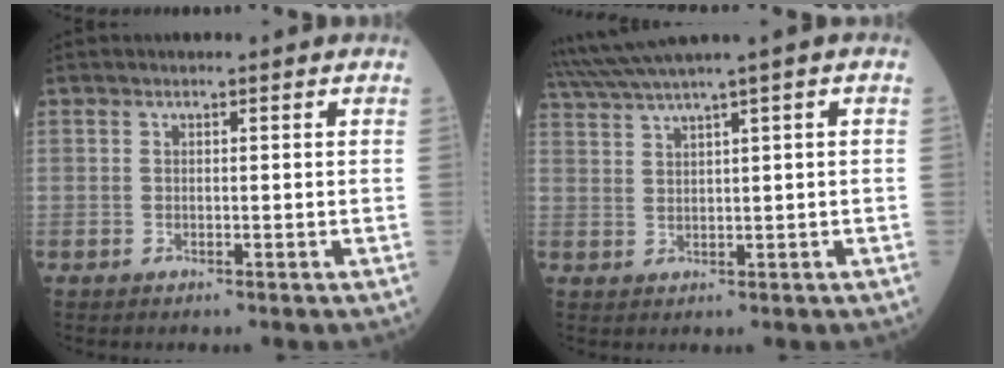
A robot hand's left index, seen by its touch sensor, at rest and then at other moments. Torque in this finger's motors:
{"motor_torque": [-0.16, -0.45, 0.20, 0.07]}